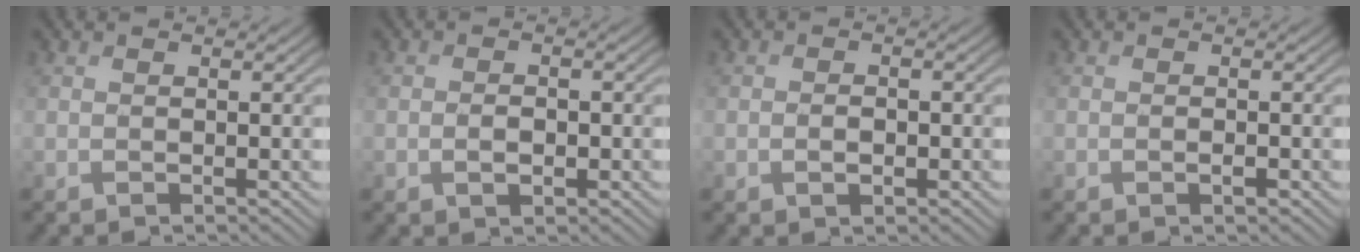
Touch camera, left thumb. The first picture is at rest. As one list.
[{"total": 2.0, "force": [-0.5, 1.2, 1.5], "torque": [-0.022, 0.000, -0.009]}, {"total": 1.6, "force": [-0.5, 1.0, 1.2], "torque": [-0.019, 0.001, -0.008]}, {"total": 0.6, "force": [-0.2, 0.2, 0.5], "torque": [-0.007, 0.000, -0.001]}]